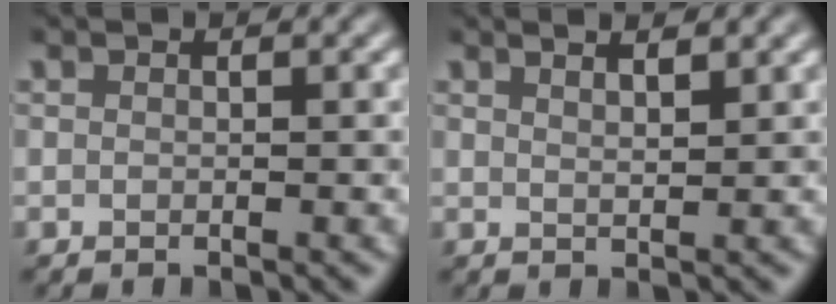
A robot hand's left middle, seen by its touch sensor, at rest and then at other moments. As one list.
[{"total": 2.6, "force": [1.9, 0.9, 1.5], "torque": [0.005, 0.012, 0.001]}]